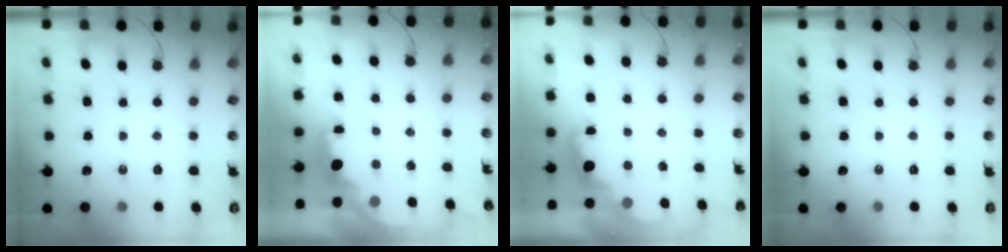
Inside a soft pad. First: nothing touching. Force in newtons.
{"total": 2.2, "press": 2.1, "slide": 0.7}
{"total": 2.4, "press": 2.4, "slide": 0.6}
{"total": 0.0}